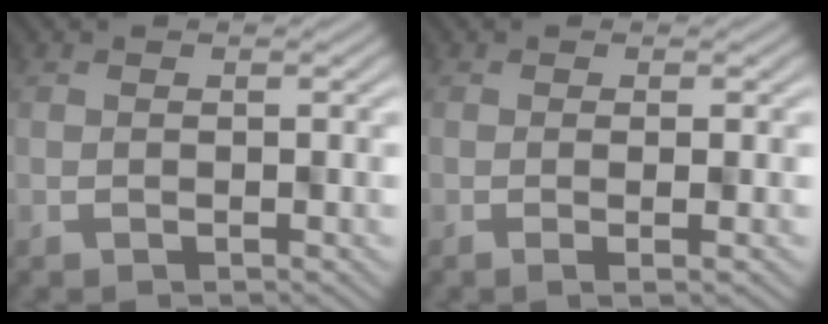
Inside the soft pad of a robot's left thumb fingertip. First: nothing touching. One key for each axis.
{"total": 1.7, "fx": -0.3, "fy": 0.1, "fz": 1.6, "tx": -0.023, "ty": 0.008, "tz": -0.006}